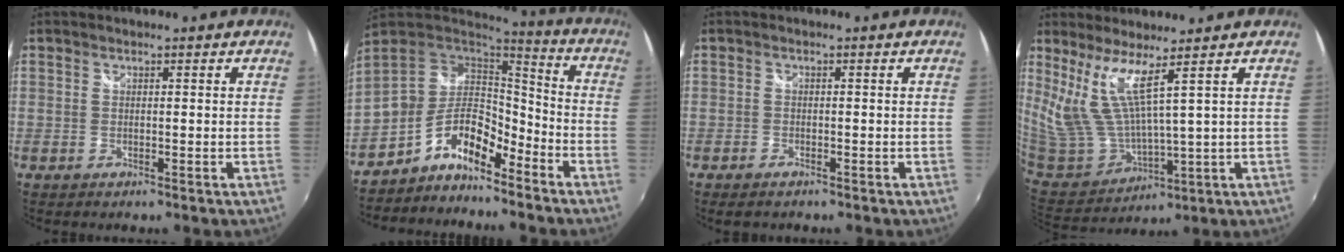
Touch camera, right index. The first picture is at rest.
{"total": 13.1, "force": [-8.3, 6.7, 7.7], "torque": [-0.163, 0.016, -0.162]}
{"total": 2.2, "force": [-1.8, 0.9, 1.0], "torque": [-0.025, -0.007, -0.033]}
{"total": 9.9, "force": [5.8, 1.5, 7.9], "torque": [-0.154, -0.016, 0.142]}